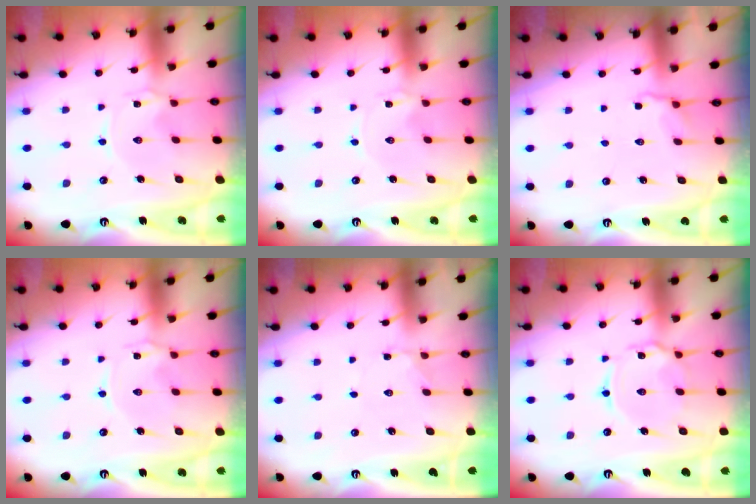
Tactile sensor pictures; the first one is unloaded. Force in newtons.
{"total": 0.0}
{"total": 2.7, "press": 2.1, "slide": 1.7}
{"total": 1.0, "press": 1.0, "slide": 0.1}
{"total": 2.2, "press": 2.2, "slide": 0.6}
{"total": 6.4, "press": 6.4, "slide": 0.3}